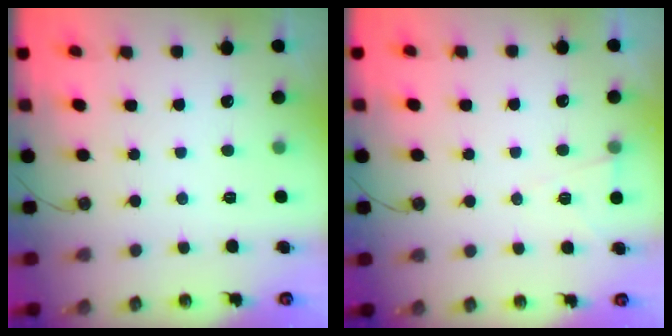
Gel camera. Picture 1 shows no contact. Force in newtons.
{"total": 5.8, "press": 3.7, "slide": 4.5}